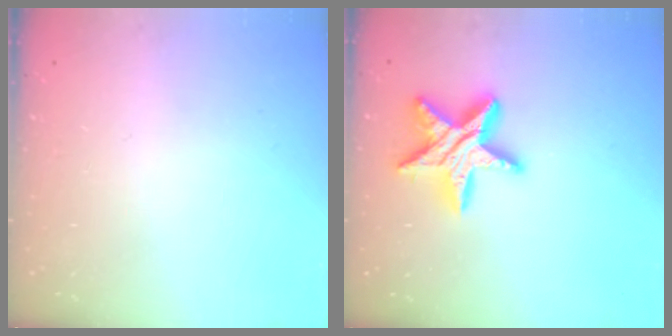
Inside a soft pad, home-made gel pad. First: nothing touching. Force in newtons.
{"total": 16.1, "press": 16.0, "slide": 1.1}